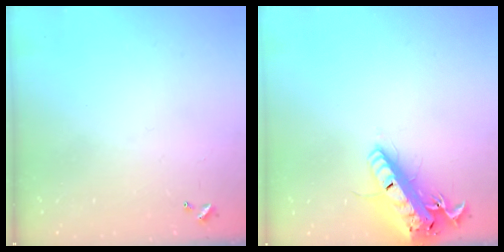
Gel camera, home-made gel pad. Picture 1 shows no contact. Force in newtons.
{"total": 21.8, "press": 21.4, "slide": 4.2}